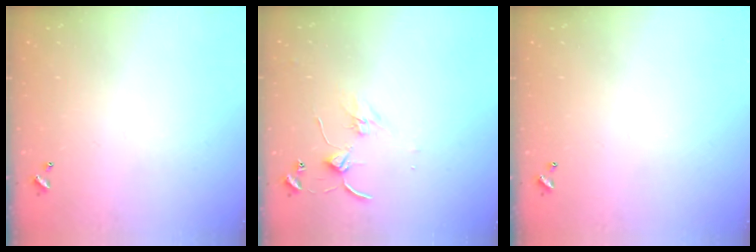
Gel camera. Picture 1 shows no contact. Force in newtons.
{"total": 1.4, "press": 1.3, "slide": 0.2}
{"total": 0.0}